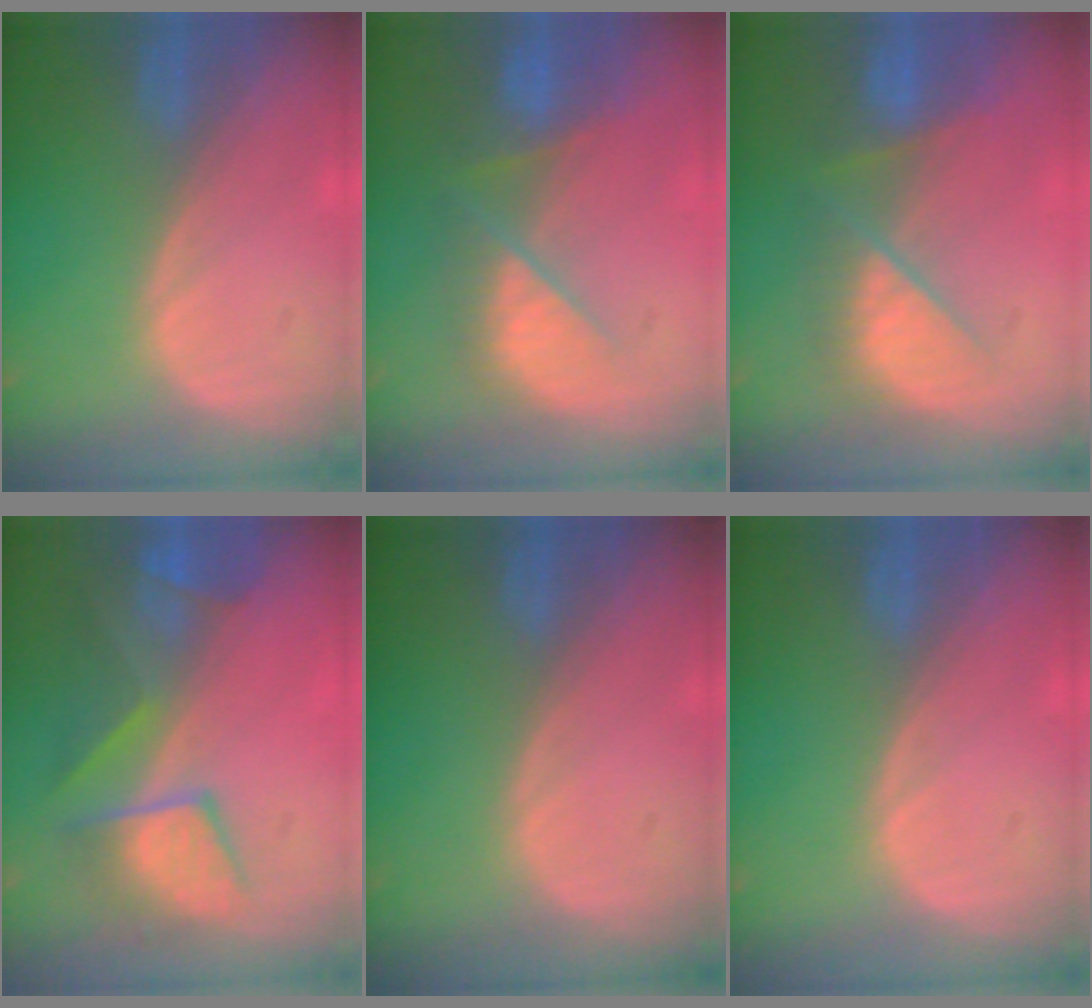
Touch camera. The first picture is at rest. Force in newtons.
{"total": 8.7, "press": 7.6, "slide": 4.3}
{"total": 7.2, "press": 7.2, "slide": 0.5}
{"total": 8.9, "press": 8.4, "slide": 2.9}
{"total": 0.0}
{"total": 0.0}